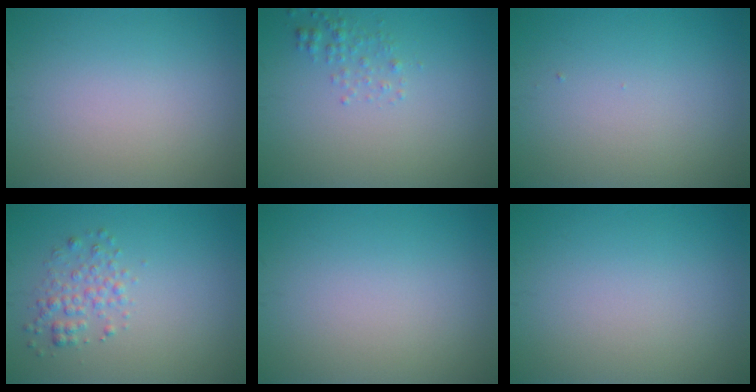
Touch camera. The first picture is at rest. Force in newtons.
{"total": 1.3, "press": 1.3, "slide": 0.1}
{"total": 0.0}
{"total": 2.0, "press": 2.0, "slide": 0.1}
{"total": 0.0}
{"total": 0.0}